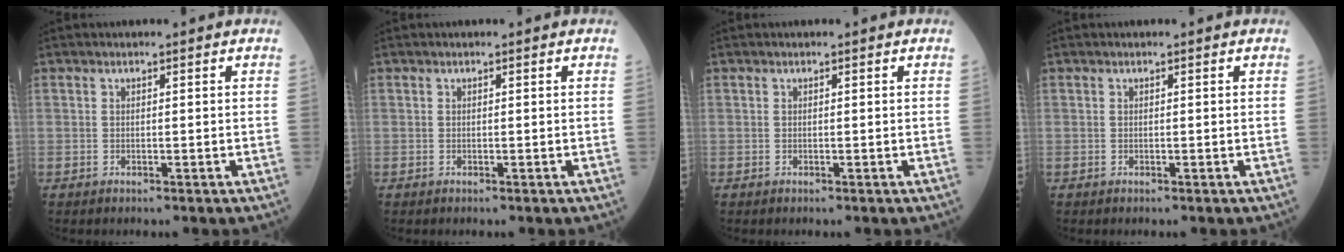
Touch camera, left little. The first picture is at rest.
{"total": 0.0}
{"total": 0.0}
{"total": 0.0}